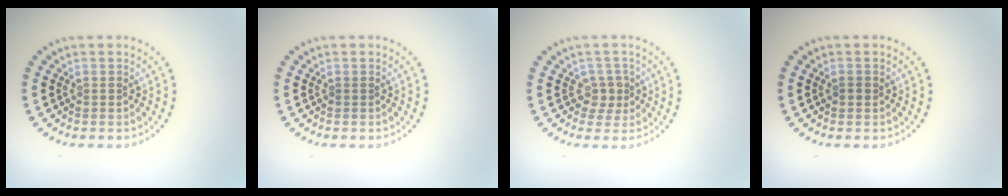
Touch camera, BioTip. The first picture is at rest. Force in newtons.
{"total": 0.0}
{"total": 1.8, "press": 1.5, "slide": 1.0}
{"total": 0.9, "press": 0.9, "slide": 0.3}